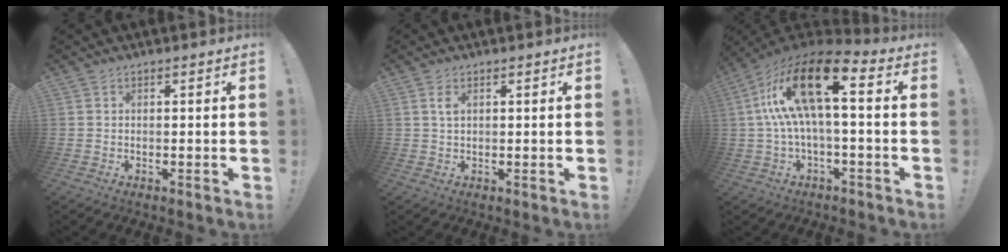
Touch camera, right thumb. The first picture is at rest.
{"total": 2.2, "force": [0.8, 1.1, 1.7], "torque": [-0.029, 0.000, 0.012]}
{"total": 19.1, "force": [3.9, 6.3, 17.5], "torque": [-0.325, -0.012, 0.061]}